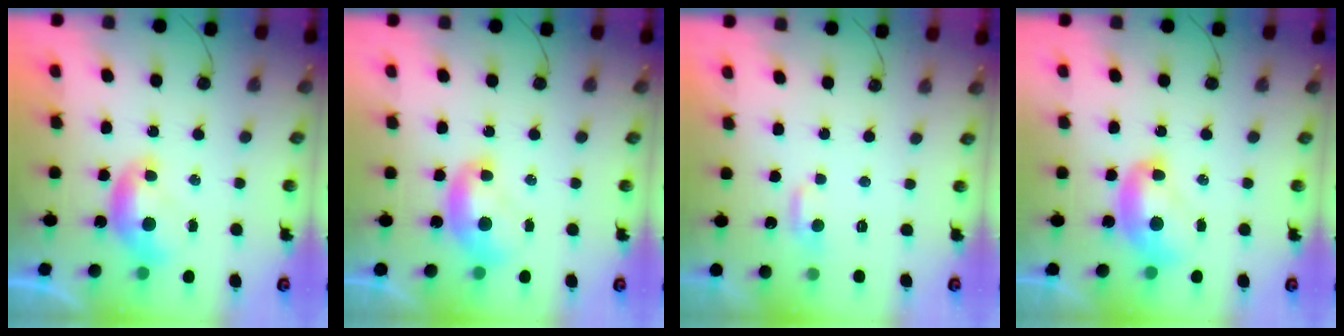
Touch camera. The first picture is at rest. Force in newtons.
{"total": 1.6, "press": 1.6, "slide": 0.2}
{"total": 1.6, "press": 1.4, "slide": 0.7}
{"total": 2.2, "press": 2.2, "slide": 0.2}